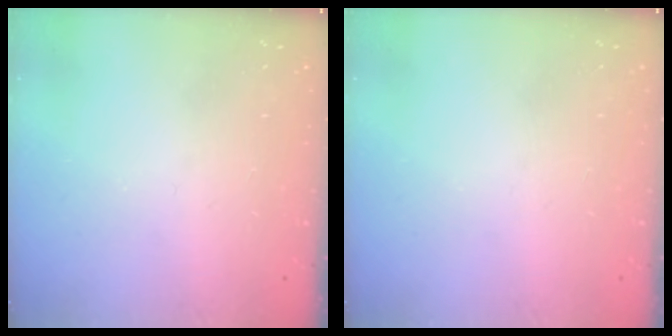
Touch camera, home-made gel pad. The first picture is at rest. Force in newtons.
{"total": 0.0}